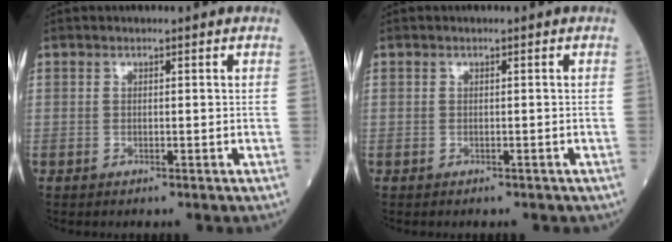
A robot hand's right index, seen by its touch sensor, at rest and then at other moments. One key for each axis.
{"total": 1.7, "fx": -1.2, "fy": 0.9, "fz": 0.7, "tx": -0.011, "ty": 0.001, "tz": -0.009}